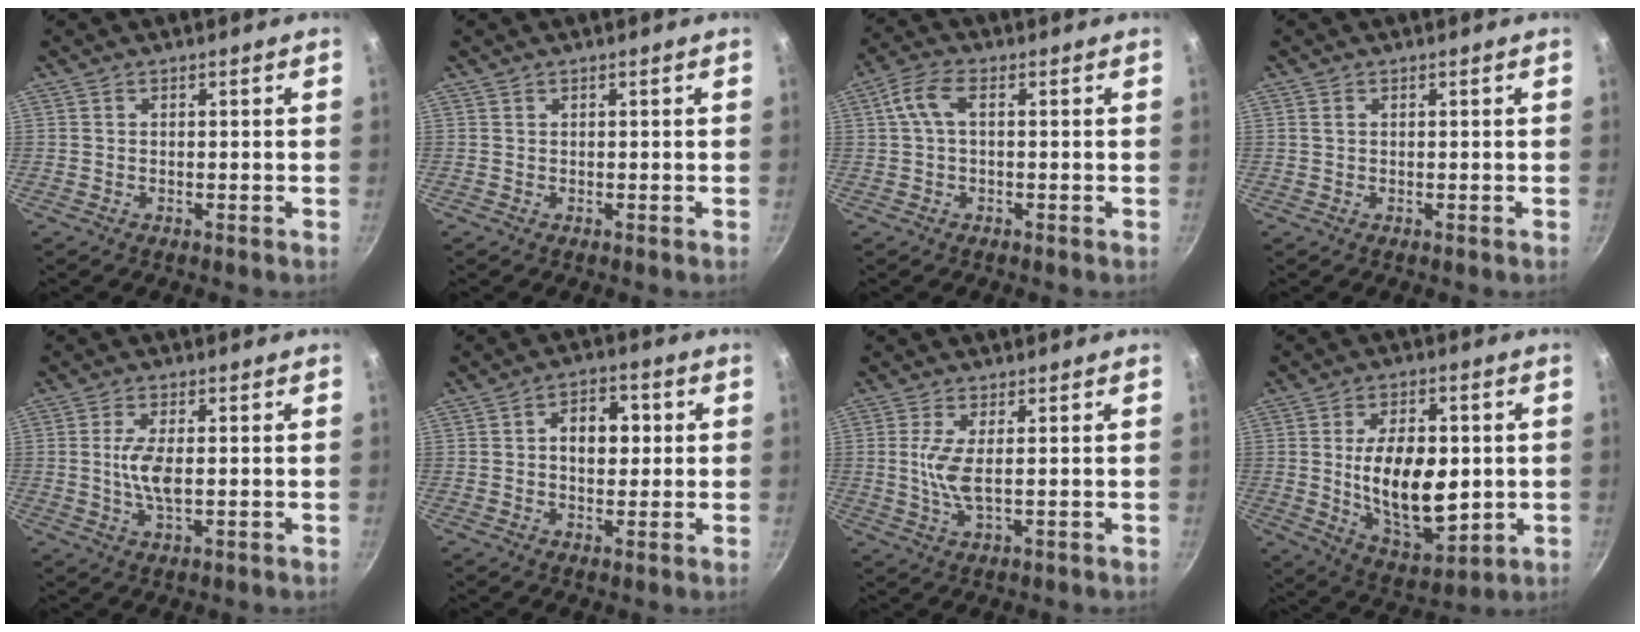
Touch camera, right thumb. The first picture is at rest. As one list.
[{"total": 0.0}, {"total": 5.0, "force": [0.6, 2.7, 4.2], "torque": [-0.093, 0.019, 0.010]}, {"total": 0.8, "force": [0.3, 0.6, 0.5], "torque": [-0.008, 0.001, 0.004]}, {"total": 5.7, "force": [0.1, 2.2, 5.3], "torque": [-0.113, -0.002, -0.001]}, {"total": 7.3, "force": [1.0, 5.0, 5.3], "torque": [-0.046, 0.010, 0.007]}, {"total": 5.2, "force": [0.5, 1.3, 5.0], "torque": [-0.114, -0.005, 0.012]}, {"total": 17.2, "force": [-0.2, 9.7, 14.2], "torque": [-0.201, -0.016, 0.009]}]